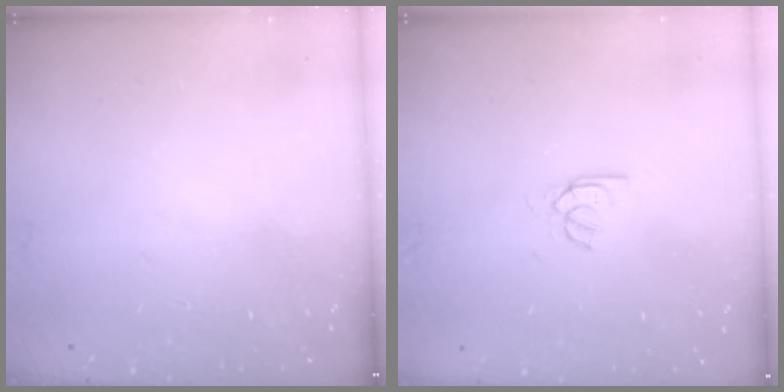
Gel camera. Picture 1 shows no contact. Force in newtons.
{"total": 2.9, "press": 2.9, "slide": 0.3}